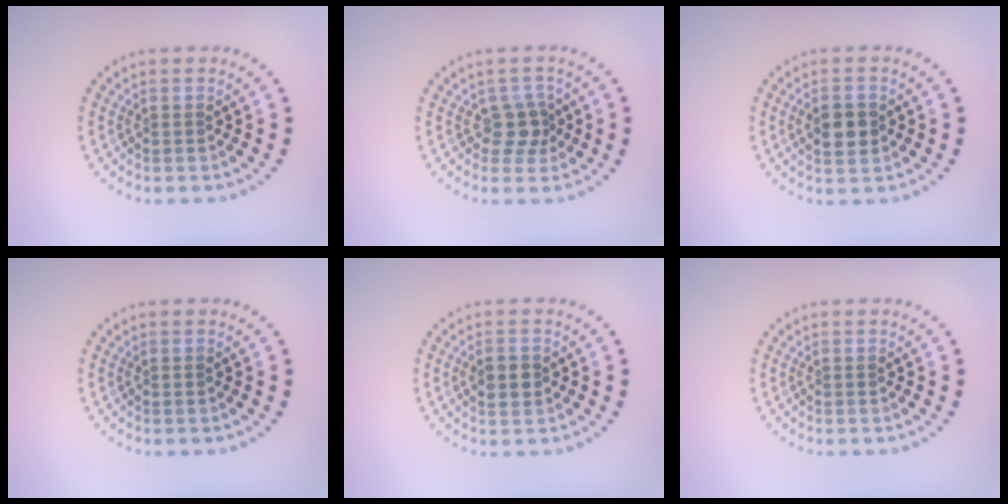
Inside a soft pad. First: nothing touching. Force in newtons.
{"total": 2.3, "press": 1.8, "slide": 1.3}
{"total": 3.1, "press": 3.1, "slide": 0.1}
{"total": 0.0}
{"total": 2.4, "press": 2.4, "slide": 0.0}
{"total": 0.0}